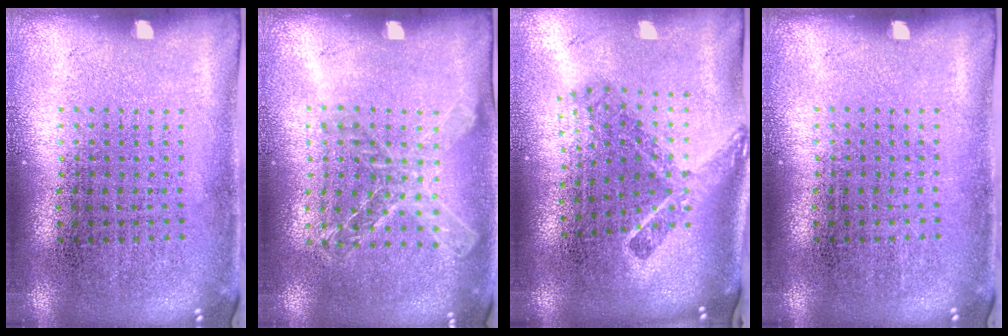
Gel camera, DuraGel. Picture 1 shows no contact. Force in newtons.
{"total": 1.2, "press": 1.2, "slide": 0.1}
{"total": 2.2, "press": 1.5, "slide": 1.6}
{"total": 0.0}